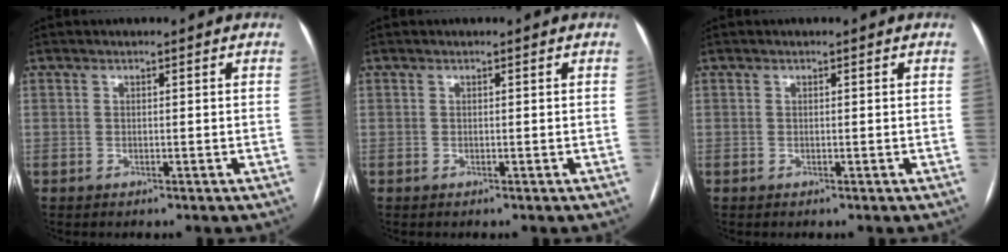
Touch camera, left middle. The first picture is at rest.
{"total": 0.0}
{"total": 0.0}